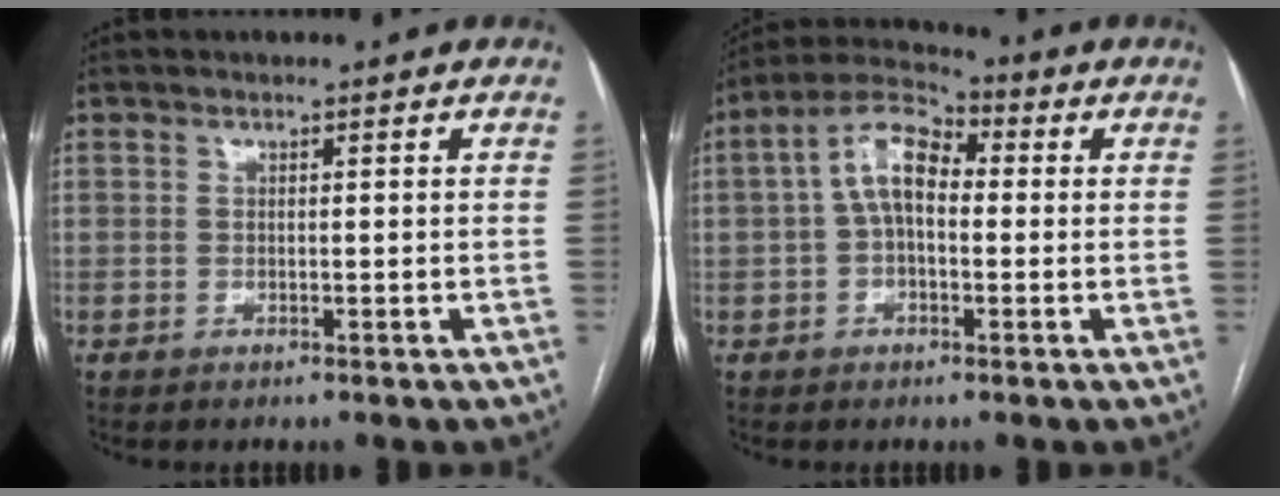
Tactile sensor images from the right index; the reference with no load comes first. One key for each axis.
{"total": 8.7, "fx": 0.6, "fy": 4.6, "fz": 7.3, "tx": -0.150, "ty": 0.042, "tz": 0.004}